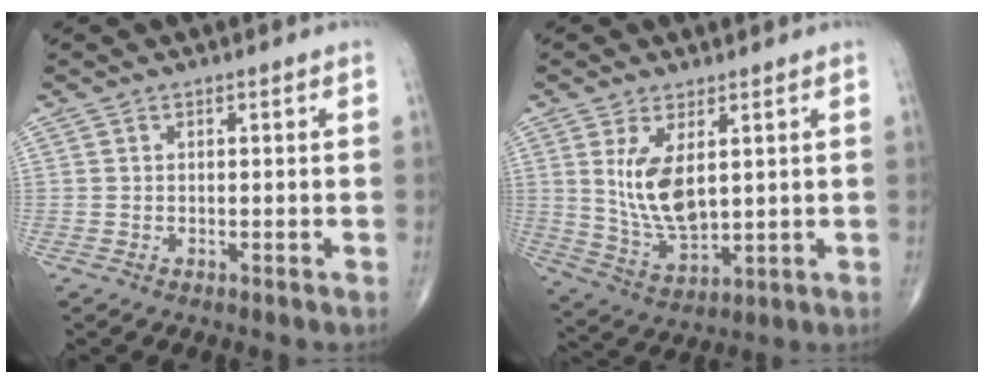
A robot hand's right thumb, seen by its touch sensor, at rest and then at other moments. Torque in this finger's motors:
{"motor_torque": [-0.41, 1.10, 0.79, 0.71, 0.10]}